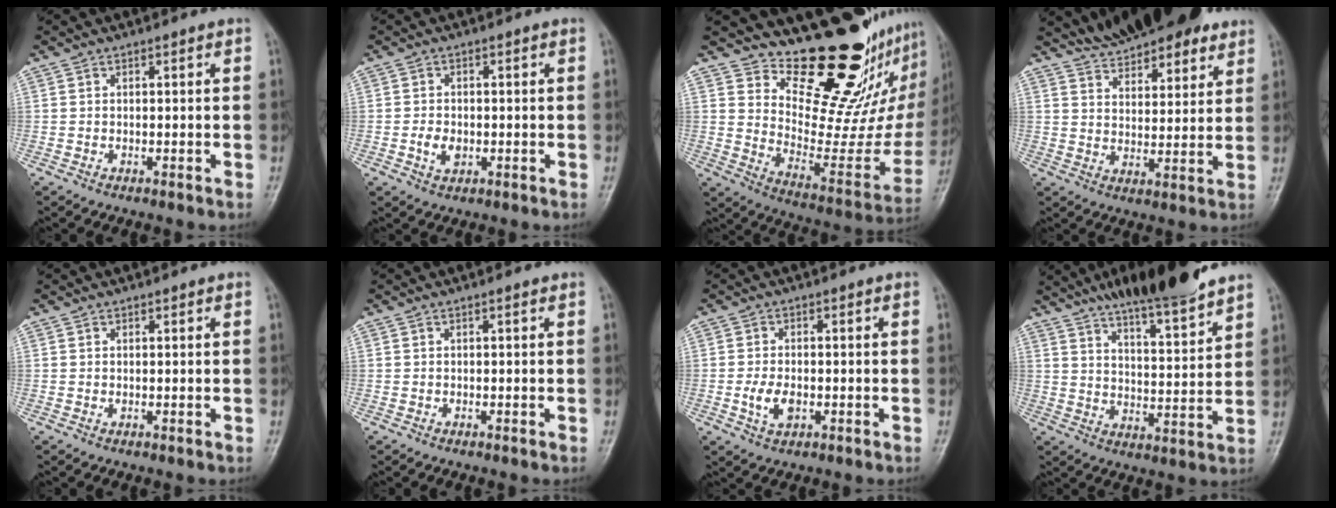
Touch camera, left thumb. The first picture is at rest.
{"total": 3.2, "force": [-0.7, 2.3, 2.1], "torque": [-0.033, 0.002, -0.012]}
{"total": 22.2, "force": [17.4, 7.4, 11.6], "torque": [-0.110, -0.148, 0.259]}
{"total": 13.5, "force": [10.8, 5.0, 6.4], "torque": [-0.061, -0.039, 0.165]}
{"total": 0.7, "force": [0.3, 0.4, 0.4], "torque": [0.002, -0.001, 0.003]}
{"total": 0.0}
{"total": 4.4, "force": [-1.1, 2.7, 3.3], "torque": [-0.062, 0.002, -0.018]}
{"total": 15.4, "force": [12.3, 2.5, 8.9], "torque": [-0.120, -0.063, 0.203]}